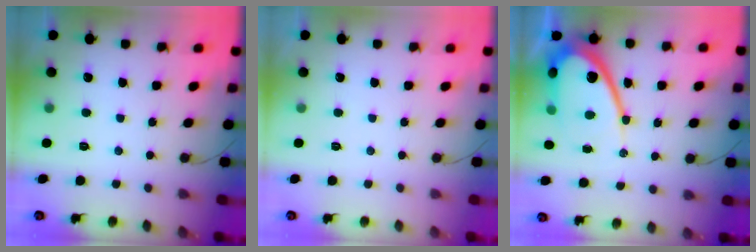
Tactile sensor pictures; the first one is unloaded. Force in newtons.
{"total": 0.0}
{"total": 15.9, "press": 15.9, "slide": 1.2}